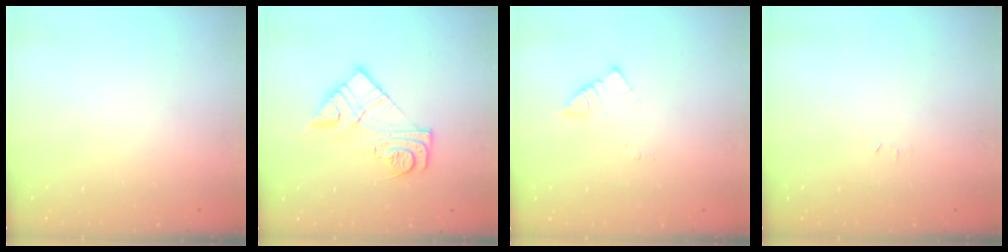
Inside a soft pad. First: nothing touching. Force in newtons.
{"total": 12.9, "press": 12.8, "slide": 0.9}
{"total": 3.5, "press": 3.5, "slide": 0.2}
{"total": 2.4, "press": 2.4, "slide": 0.4}